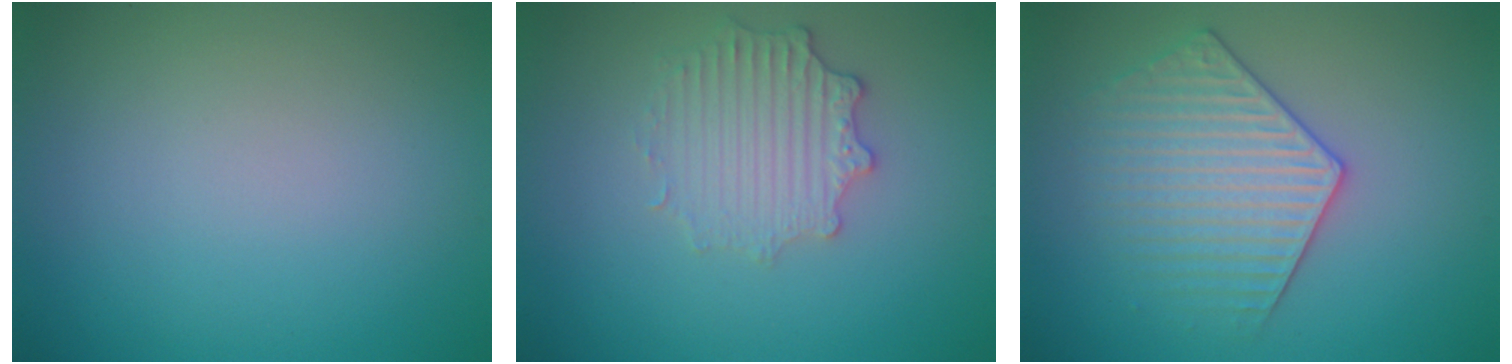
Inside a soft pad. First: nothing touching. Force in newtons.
{"total": 2.7, "press": 2.6, "slide": 0.8}
{"total": 3.6, "press": 3.6, "slide": 0.1}